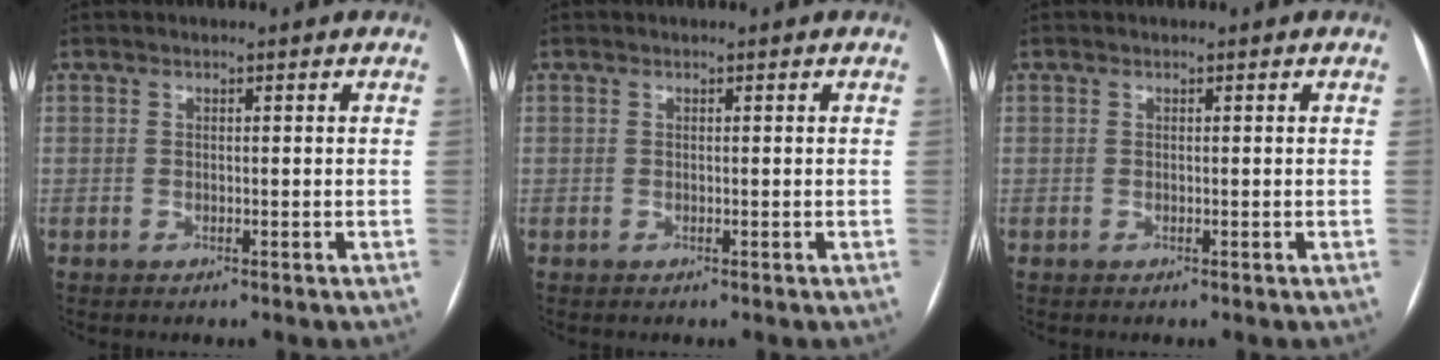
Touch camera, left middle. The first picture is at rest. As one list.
[{"total": 0.0}, {"total": 0.0}]